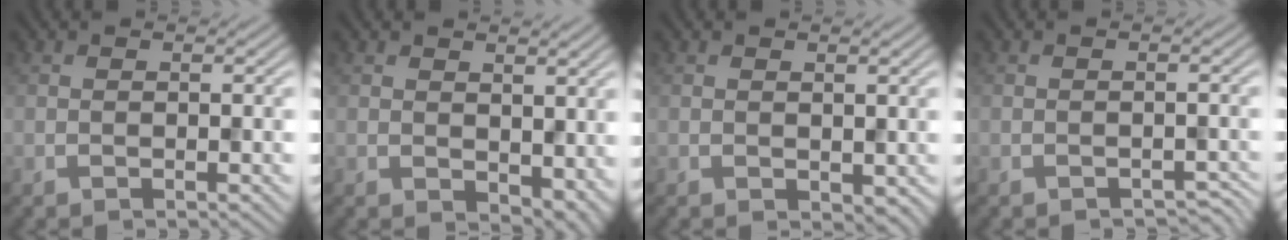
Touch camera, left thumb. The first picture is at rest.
{"total": 4.3, "force": [1.3, 2.9, 3.0], "torque": [-0.055, -0.018, 0.031]}
{"total": 1.1, "force": [0.3, 0.8, 0.7], "torque": [-0.013, -0.006, 0.010]}
{"total": 1.3, "force": [-1.2, 0.4, 0.4], "torque": [-0.003, -0.003, -0.014]}